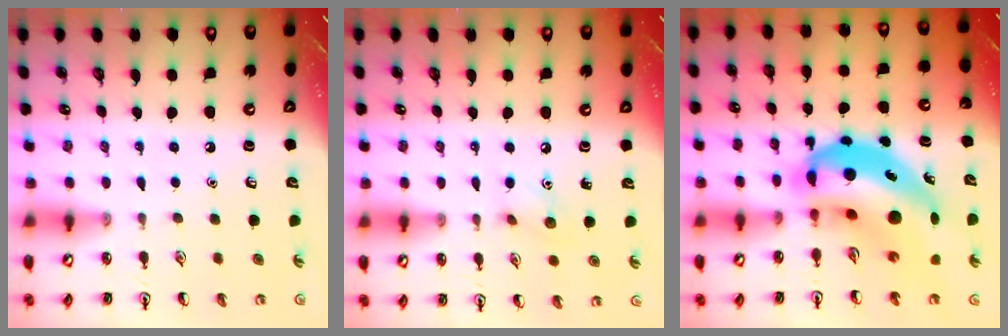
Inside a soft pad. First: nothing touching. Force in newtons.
{"total": 5.8, "press": 5.7, "slide": 1.1}
{"total": 14.2, "press": 13.6, "slide": 4.1}